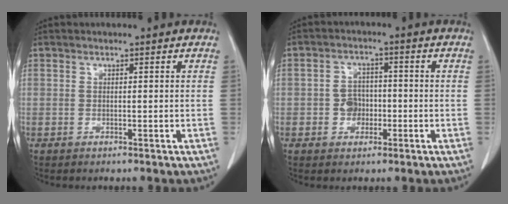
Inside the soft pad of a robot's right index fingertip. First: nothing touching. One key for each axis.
{"total": 3.8, "fx": -1.0, "fy": 3.0, "fz": 2.1, "tx": -0.031, "ty": 0.014, "tz": -0.014}